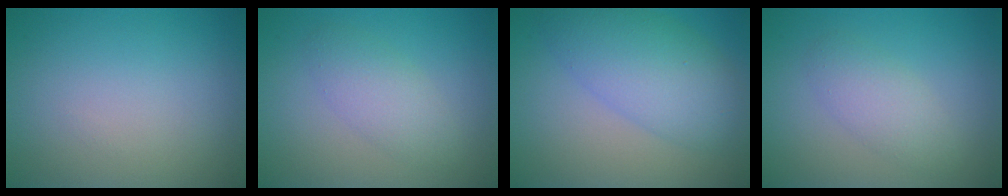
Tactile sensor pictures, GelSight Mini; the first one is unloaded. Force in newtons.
{"total": 2.8, "press": 2.8, "slide": 0.2}
{"total": 4.7, "press": 4.7, "slide": 0.1}
{"total": 2.8, "press": 2.8, "slide": 0.0}